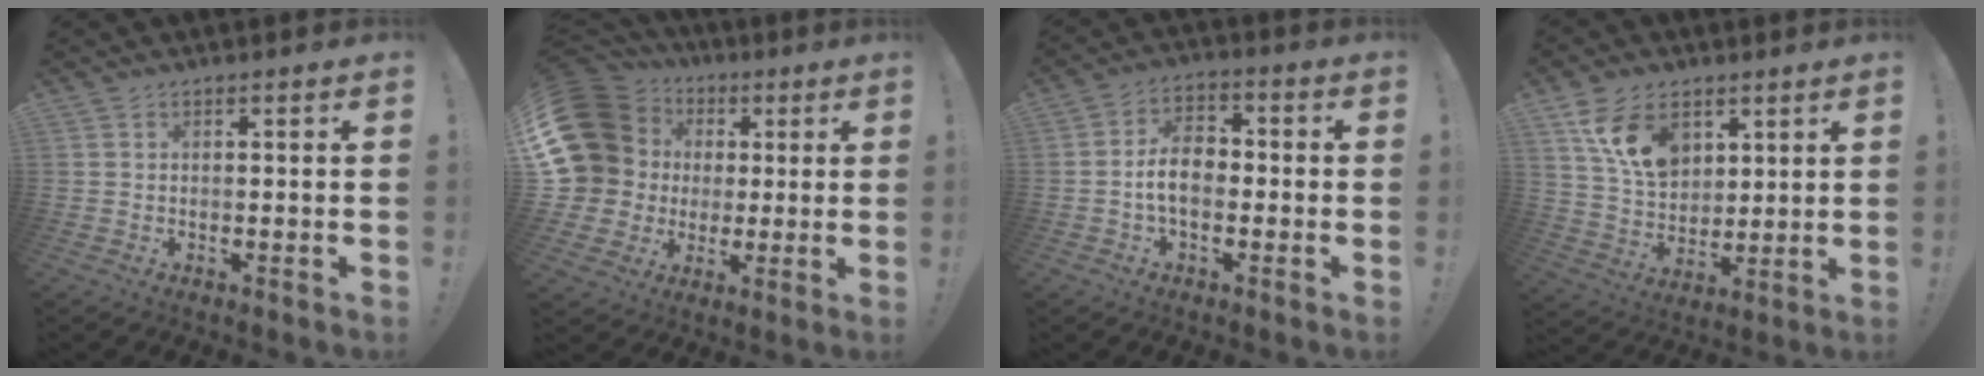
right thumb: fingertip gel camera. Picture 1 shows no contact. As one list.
[{"total": 18.8, "force": [3.9, 15.9, 9.2], "torque": [-0.164, -0.012, 0.103]}, {"total": 8.9, "force": [-1.3, 5.5, 6.9], "torque": [-0.125, 0.009, -0.022]}, {"total": 14.1, "force": [7.0, 9.4, 7.9], "torque": [-0.132, -0.025, 0.134]}]